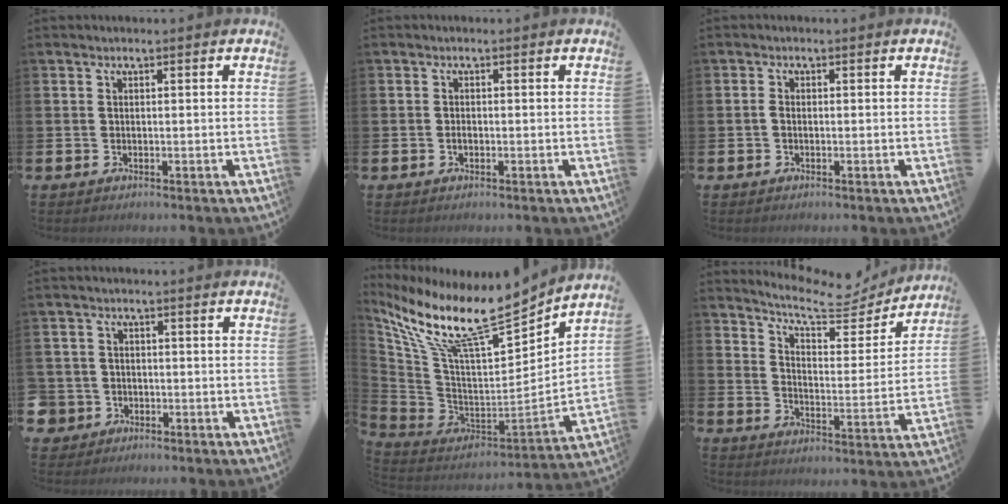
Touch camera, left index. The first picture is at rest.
{"total": 0.7, "force": [-0.3, 0.4, 0.5], "torque": [-0.017, 0.004, -0.005]}
{"total": 1.0, "force": [-0.4, 0.5, 0.7], "torque": [-0.013, 0.002, -0.009]}
{"total": 2.9, "force": [-1.3, 2.6, 0.1], "torque": [-0.017, 0.008, -0.028]}
{"total": 15.1, "force": [12.1, 3.0, 8.5], "torque": [-0.205, -0.085, 0.208]}
{"total": 7.7, "force": [7.1, 1.9, 2.4], "torque": [-0.067, -0.050, 0.120]}